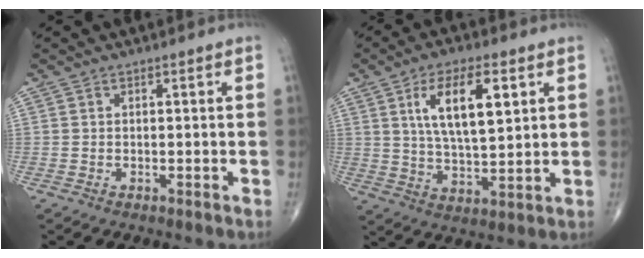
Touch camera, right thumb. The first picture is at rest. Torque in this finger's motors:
{"motor_torque": [-0.37, 1.17, 1.08, 0.61, 0.10]}